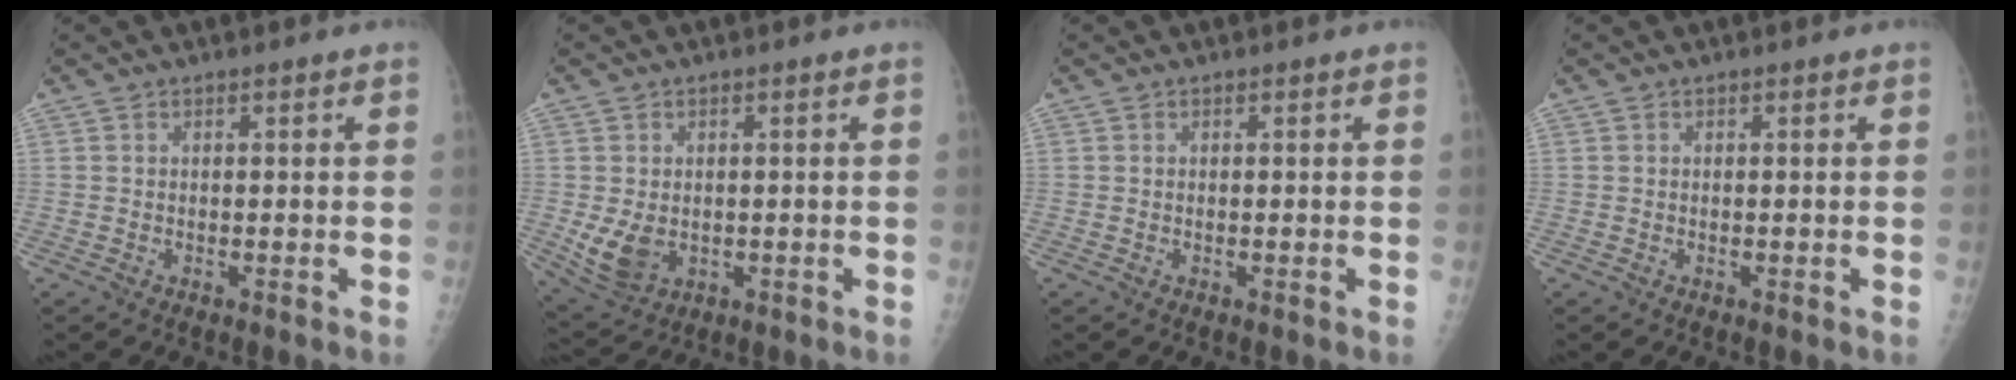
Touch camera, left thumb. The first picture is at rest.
{"total": 6.7, "force": [-0.7, 4.9, 4.4], "torque": [-0.077, -0.008, 0.004]}
{"total": 0.0}
{"total": 0.0}